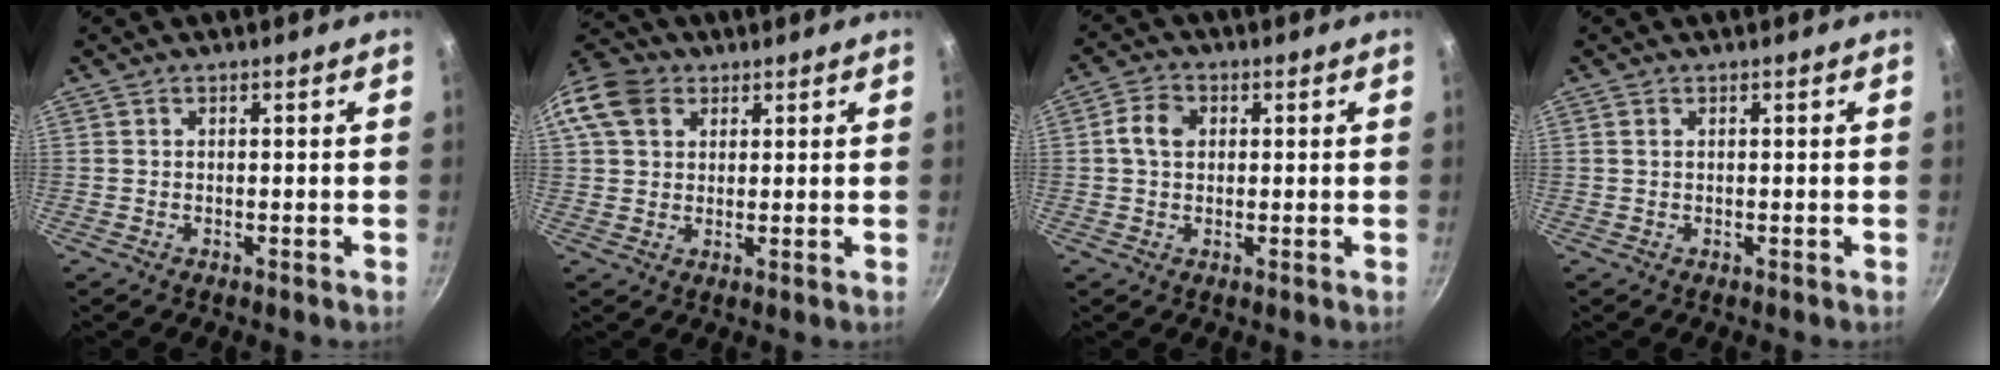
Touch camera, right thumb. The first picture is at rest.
{"total": 11.3, "force": [4.0, 8.7, 6.0], "torque": [-0.110, 0.015, 0.062]}
{"total": 4.9, "force": [0.8, 3.7, 3.2], "torque": [-0.053, 0.009, 0.007]}
{"total": 0.5, "force": [0.2, 0.3, 0.4], "torque": [-0.007, 0.000, 0.004]}